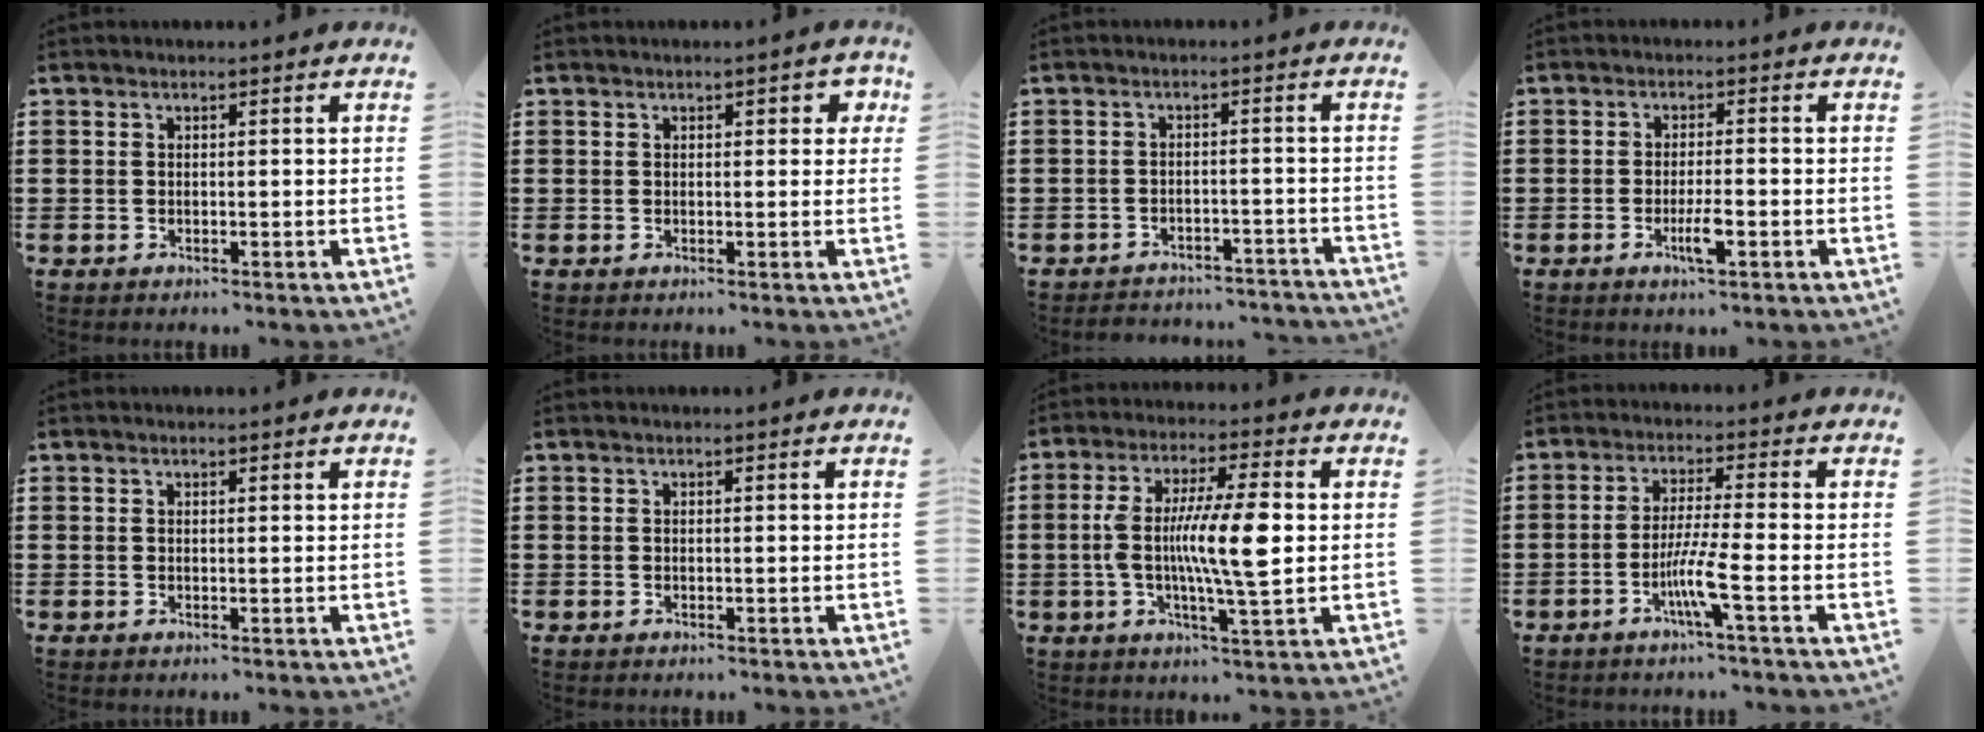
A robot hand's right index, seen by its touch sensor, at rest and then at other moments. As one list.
[{"total": 1.5, "force": [0.2, 1.0, 1.1], "torque": [-0.006, 0.002, -0.004]}, {"total": 3.0, "force": [-3.0, 0.3, -0.1], "torque": [-0.003, -0.001, -0.063]}, {"total": 3.8, "force": [-1.5, 0.6, 3.4], "torque": [-0.063, -0.002, -0.029]}, {"total": 0.0}, {"total": 0.0}, {"total": 10.7, "force": [0.0, 1.9, 10.6], "torque": [-0.200, 0.001, -0.007]}, {"total": 6.3, "force": [-2.7, -0.3, 5.7], "torque": [-0.116, -0.016, -0.054]}]